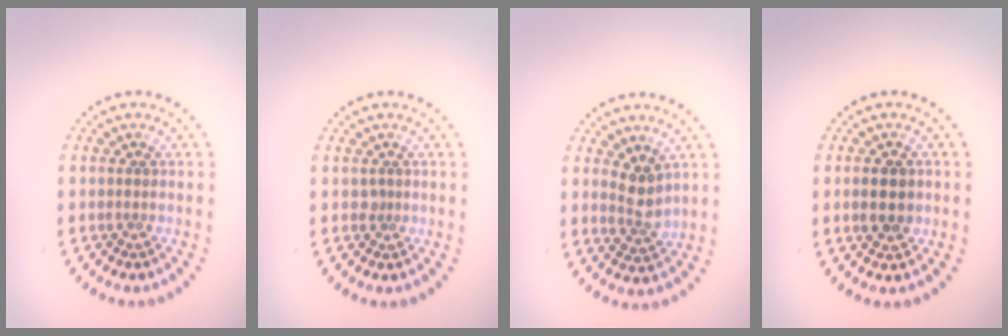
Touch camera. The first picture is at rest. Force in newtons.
{"total": 0.7, "press": 0.4, "slide": 0.5}
{"total": 2.5, "press": 2.3, "slide": 0.9}
{"total": 2.7, "press": 2.7, "slide": 0.2}